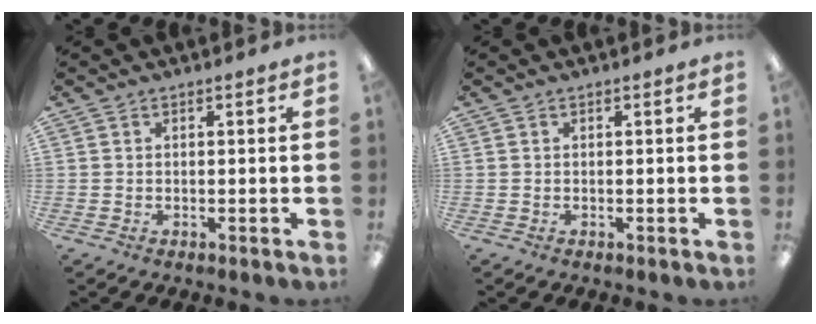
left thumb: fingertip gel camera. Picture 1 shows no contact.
{"total": 0.0}